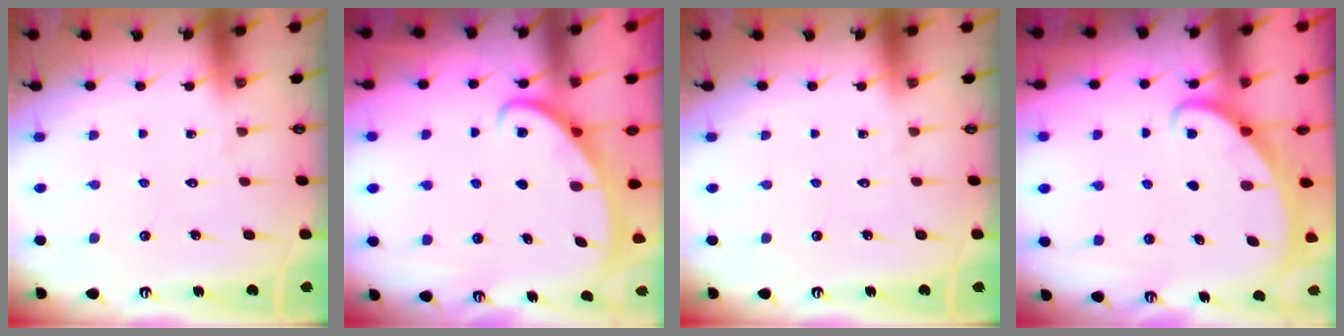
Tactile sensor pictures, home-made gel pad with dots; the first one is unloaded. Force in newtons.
{"total": 2.7, "press": 2.7, "slide": 0.3}
{"total": 0.0}
{"total": 1.9, "press": 1.9, "slide": 0.2}